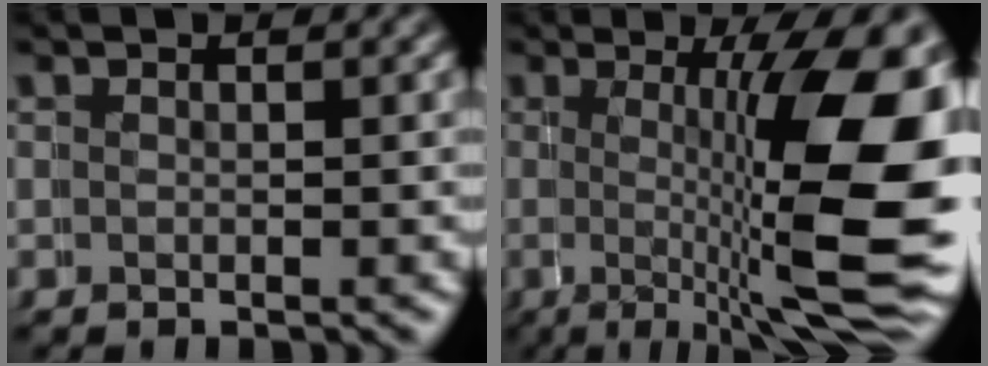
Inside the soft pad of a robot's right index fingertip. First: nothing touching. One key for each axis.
{"total": 12.0, "fx": -0.2, "fy": 3.4, "fz": 11.5, "tx": -0.144, "ty": -0.003, "tz": -0.001}